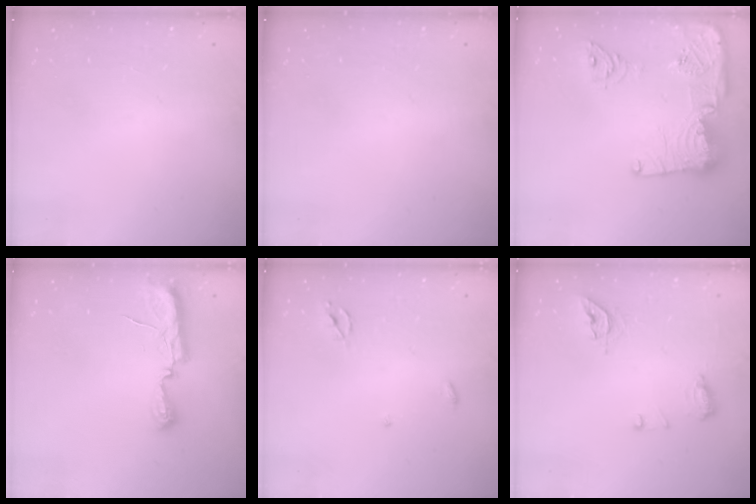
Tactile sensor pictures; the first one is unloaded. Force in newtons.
{"total": 0.0}
{"total": 18.5, "press": 18.4, "slide": 2.0}
{"total": 9.8, "press": 8.5, "slide": 4.8}
{"total": 2.3, "press": 2.3, "slide": 0.1}
{"total": 9.0, "press": 8.9, "slide": 0.9}